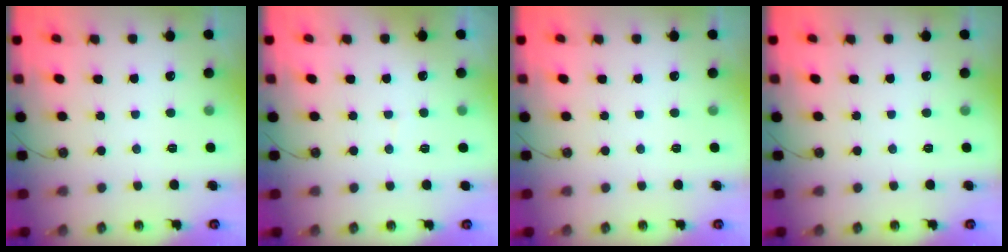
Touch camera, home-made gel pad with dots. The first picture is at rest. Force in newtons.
{"total": 2.6, "press": 2.0, "slide": 1.6}
{"total": 0.0}
{"total": 0.0}